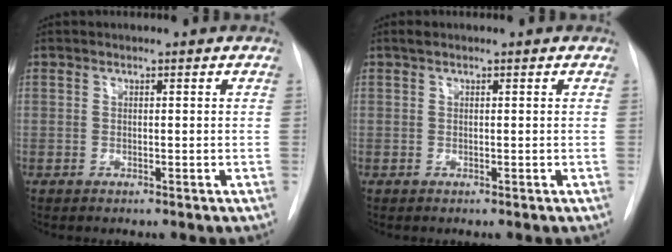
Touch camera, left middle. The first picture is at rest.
{"total": 0.6, "force": [0.4, 0.2, 0.3], "torque": [-0.007, 0.010, 0.007]}